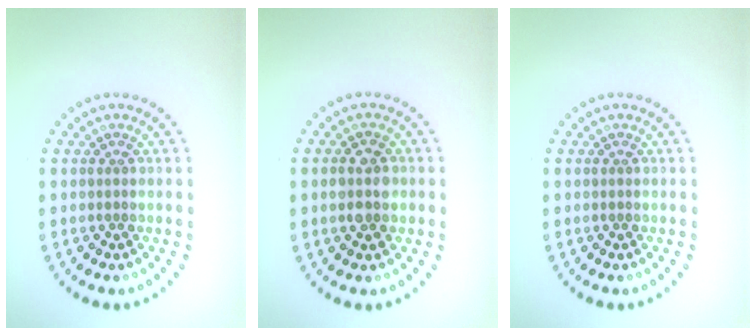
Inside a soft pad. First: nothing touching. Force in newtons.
{"total": 2.4, "press": 2.4, "slide": 0.2}
{"total": 0.0}